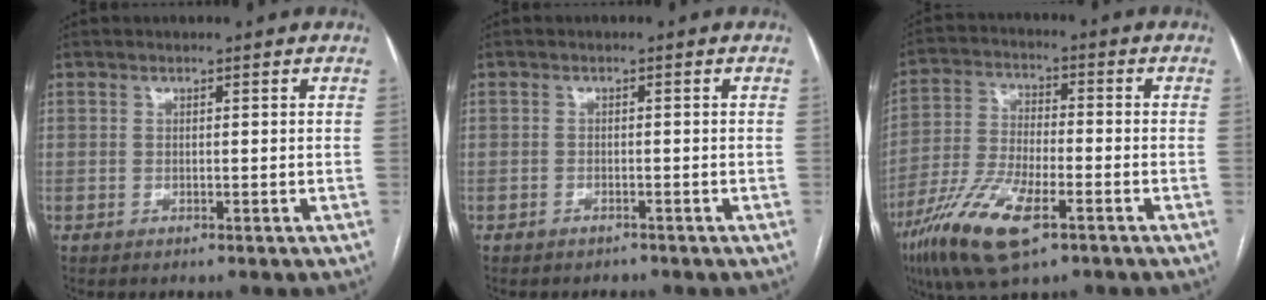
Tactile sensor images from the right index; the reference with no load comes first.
{"total": 1.1, "force": [-0.9, 0.6, -0.1], "torque": [-0.003, 0.003, -0.011]}
{"total": 13.1, "force": [-7.1, 3.7, 10.4], "torque": [-0.217, -0.016, -0.127]}